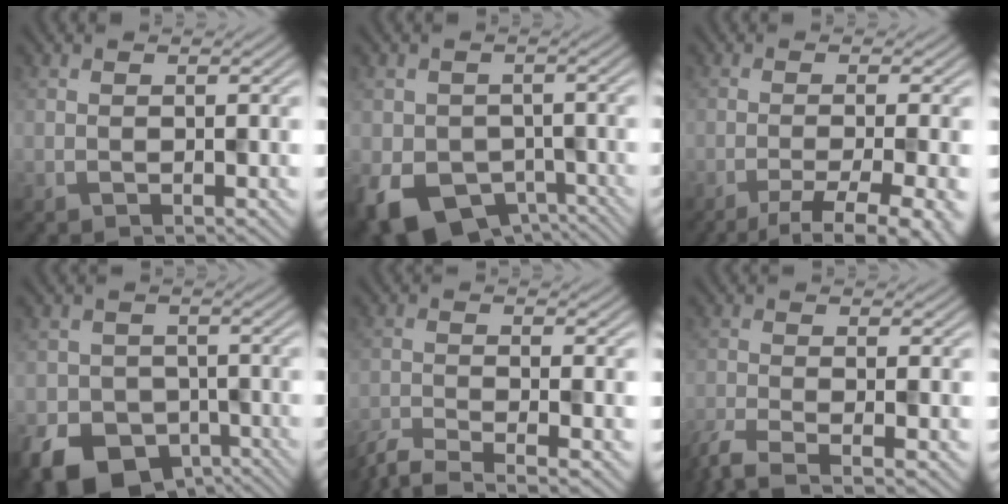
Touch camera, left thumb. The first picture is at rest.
{"total": 9.7, "force": [-4.6, 7.2, 4.6], "torque": [-0.089, -0.040, -0.068]}
{"total": 7.1, "force": [-4.0, 1.3, 5.7], "torque": [-0.082, -0.004, -0.058]}
{"total": 10.3, "force": [-5.7, 7.6, 4.1], "torque": [-0.085, -0.033, -0.100]}
{"total": 5.9, "force": [-4.8, 0.8, 3.2], "torque": [-0.062, -0.012, -0.097]}
{"total": 4.9, "force": [-3.6, 0.9, 3.2], "torque": [-0.056, -0.010, -0.081]}